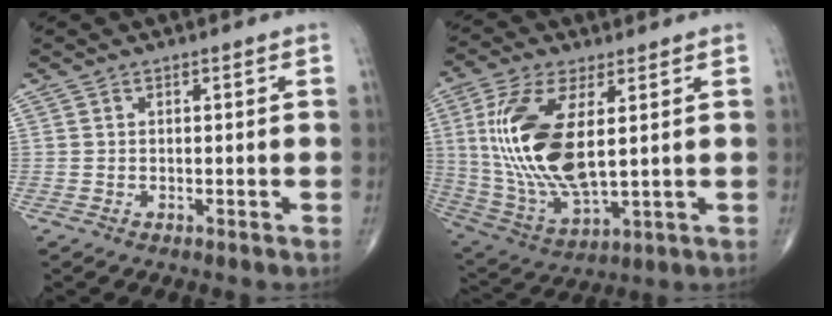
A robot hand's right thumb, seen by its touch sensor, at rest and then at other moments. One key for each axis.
{"total": 18.7, "fx": 3.1, "fy": 8.0, "fz": 16.5, "tx": -0.355, "ty": -0.020, "tz": 0.070}